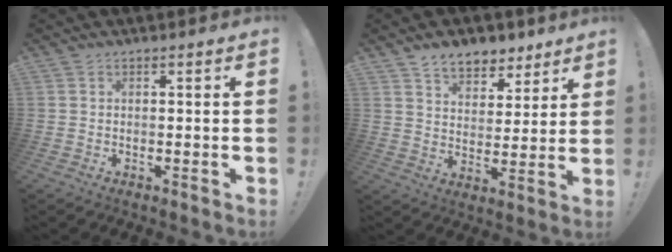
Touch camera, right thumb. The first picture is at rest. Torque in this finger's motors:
{"motor_torque": [-0.33, 0.71, -0.04, 0.26, 0.00]}